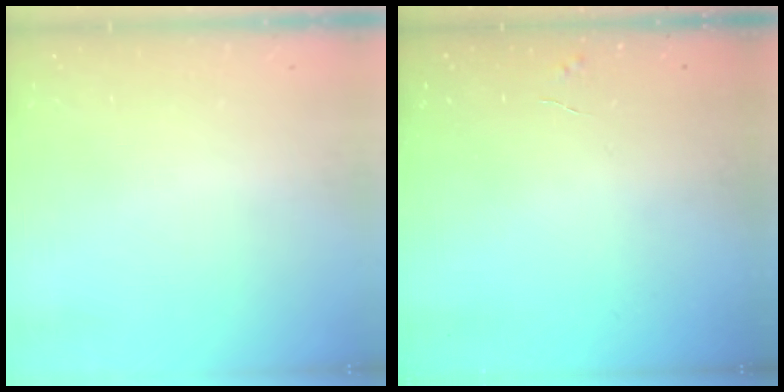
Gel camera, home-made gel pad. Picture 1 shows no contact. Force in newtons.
{"total": 2.8, "press": 2.8, "slide": 0.3}